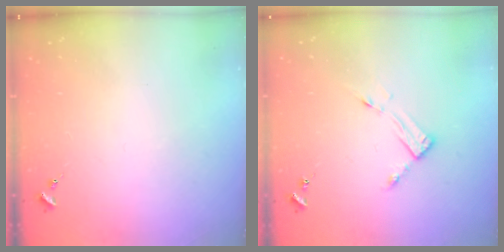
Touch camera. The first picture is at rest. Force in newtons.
{"total": 3.5, "press": 3.5, "slide": 0.4}